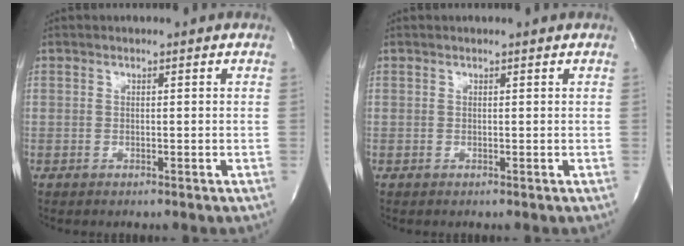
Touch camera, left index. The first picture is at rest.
{"total": 0.6, "force": [0.6, 0.0, 0.1], "torque": [-0.007, 0.000, 0.006]}